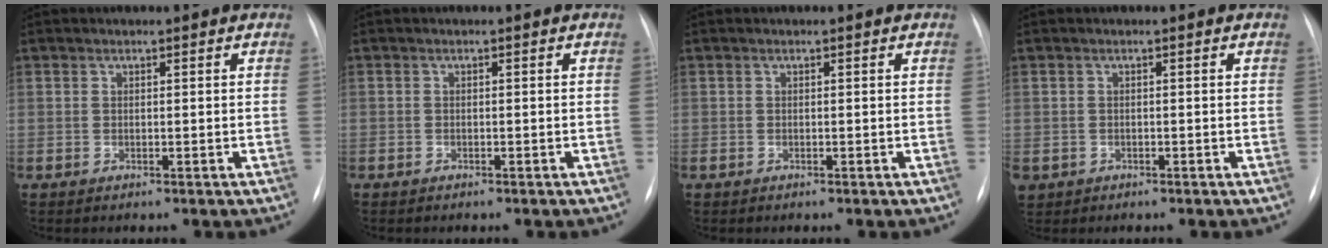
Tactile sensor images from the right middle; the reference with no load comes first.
{"total": 0.5, "force": [-0.4, 0.4, 0.0], "torque": [-0.006, 0.003, -0.007]}
{"total": 0.0}
{"total": 2.5, "force": [-1.4, 2.0, 0.6], "torque": [-0.015, -0.002, -0.018]}